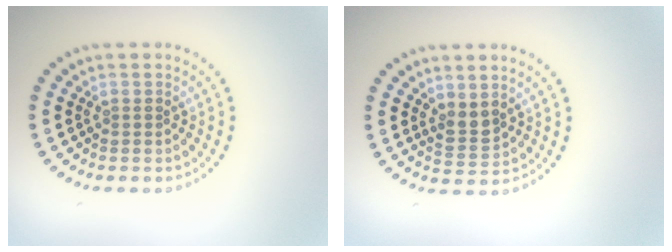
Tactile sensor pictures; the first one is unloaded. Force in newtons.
{"total": 1.9, "press": 1.6, "slide": 1.0}